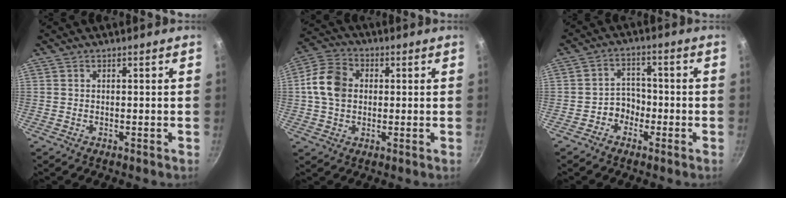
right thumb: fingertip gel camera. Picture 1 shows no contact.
{"total": 10.1, "force": [0.6, 7.8, 6.4], "torque": [-0.105, 0.016, -0.003]}
{"total": 4.4, "force": [-2.1, 3.5, 1.4], "torque": [0.010, 0.030, -0.038]}